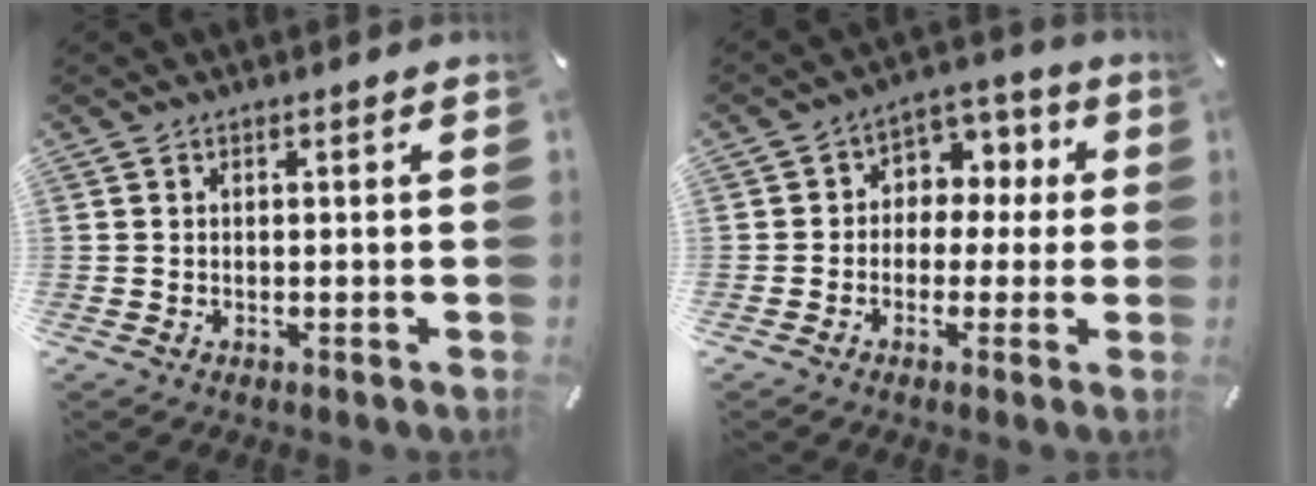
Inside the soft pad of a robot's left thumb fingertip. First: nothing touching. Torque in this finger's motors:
{"motor_torque": [-0.03, -0.09, 0.30, 0.27, -0.03]}